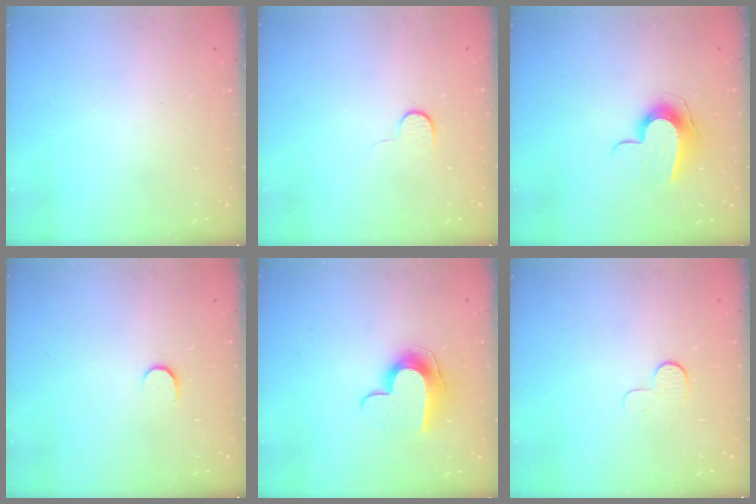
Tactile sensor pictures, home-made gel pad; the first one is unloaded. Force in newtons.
{"total": 4.6, "press": 4.6, "slide": 0.5}
{"total": 9.5, "press": 9.5, "slide": 0.2}
{"total": 3.9, "press": 3.9, "slide": 0.4}
{"total": 10.4, "press": 10.4, "slide": 0.1}
{"total": 5.4, "press": 5.4, "slide": 0.5}